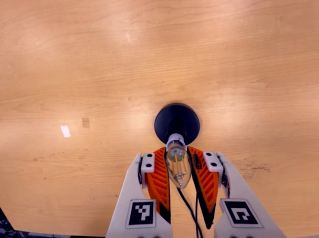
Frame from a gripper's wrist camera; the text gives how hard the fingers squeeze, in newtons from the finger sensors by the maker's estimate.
{"total": 17.5, "left": 17.4, "right": 17.7}